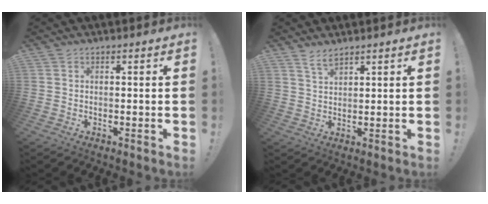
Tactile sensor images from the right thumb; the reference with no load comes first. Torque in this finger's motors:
{"motor_torque": [0.33, 0.40, 0.39, 0.11, 0.13]}